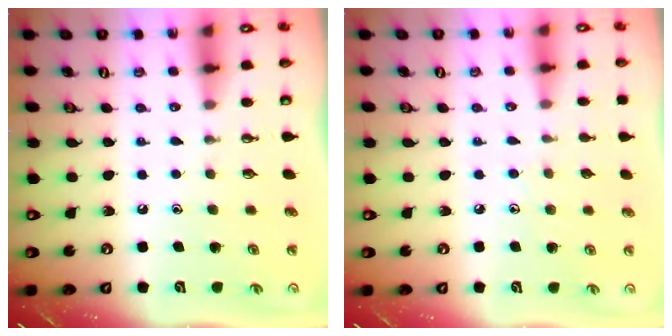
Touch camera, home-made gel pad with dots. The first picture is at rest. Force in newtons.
{"total": 4.2, "press": 4.2, "slide": 0.4}